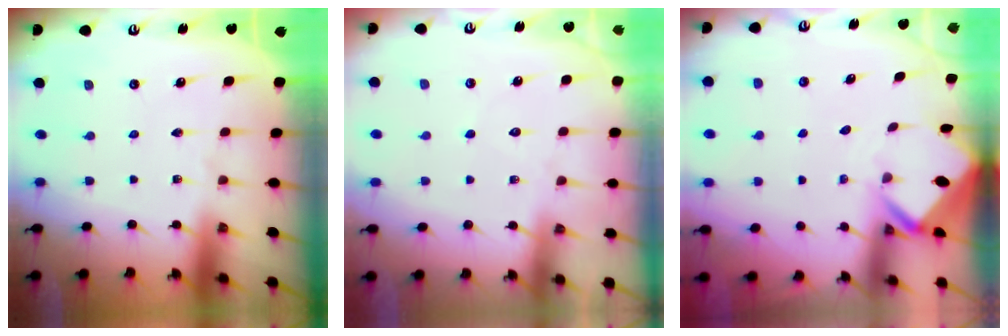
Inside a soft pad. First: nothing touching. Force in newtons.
{"total": 5.7, "press": 5.6, "slide": 0.6}
{"total": 2.7, "press": 2.7, "slide": 0.2}